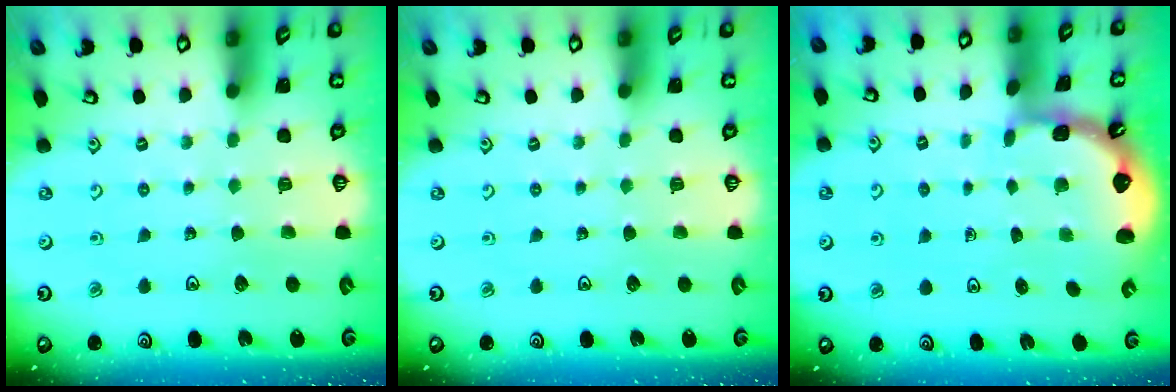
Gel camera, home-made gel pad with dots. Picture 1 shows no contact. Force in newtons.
{"total": 0.0}
{"total": 1.3, "press": 1.2, "slide": 0.1}